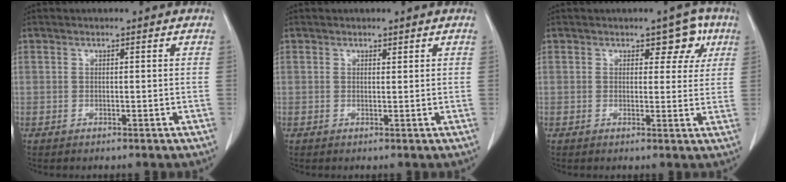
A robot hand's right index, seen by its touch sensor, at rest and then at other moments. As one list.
[{"total": 0.6, "force": [0.5, 0.3, 0.1], "torque": [-0.002, -0.004, 0.006]}, {"total": 4.6, "force": [2.3, 2.8, 3.0], "torque": [-0.019, 0.011, 0.024]}]